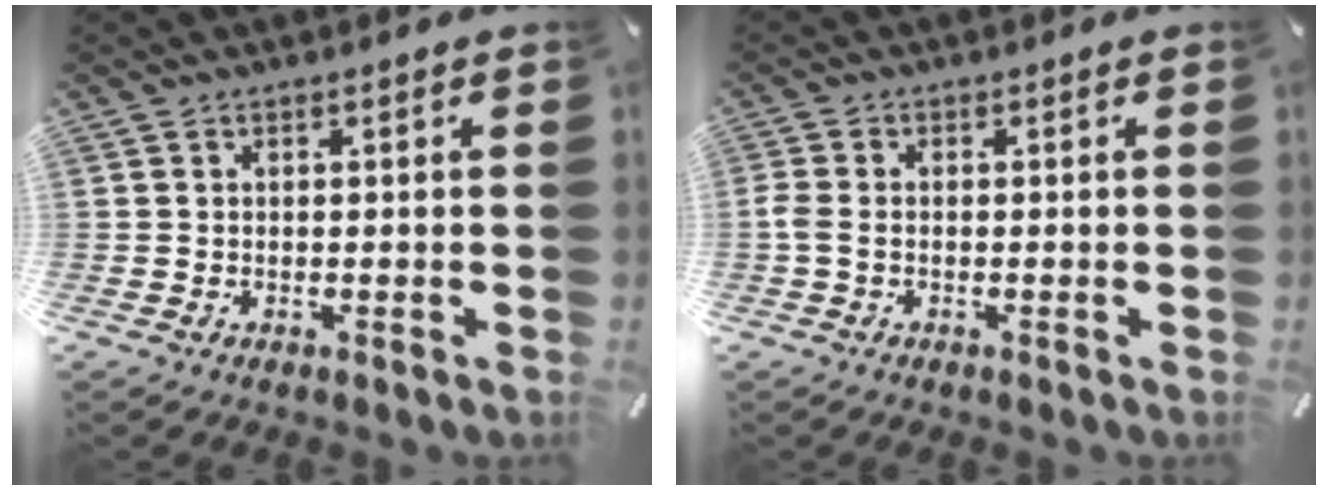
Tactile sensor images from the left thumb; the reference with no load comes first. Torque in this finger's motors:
{"motor_torque": [-0.07, 0.36, 0.20, 0.04, -0.04]}